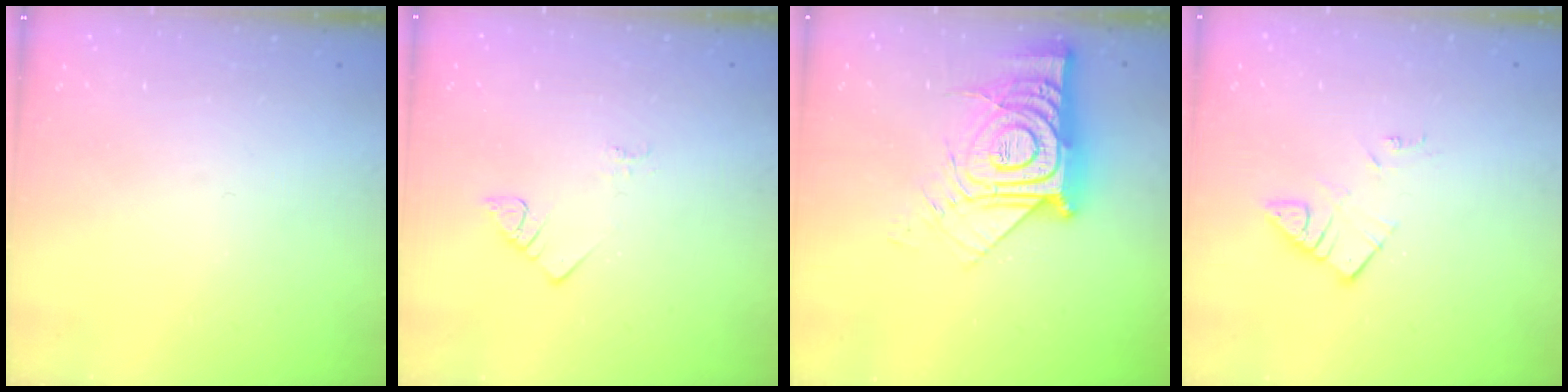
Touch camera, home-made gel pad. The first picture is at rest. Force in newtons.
{"total": 2.3, "press": 2.3, "slide": 0.4}
{"total": 17.1, "press": 17.0, "slide": 1.5}
{"total": 4.4, "press": 4.4, "slide": 0.2}